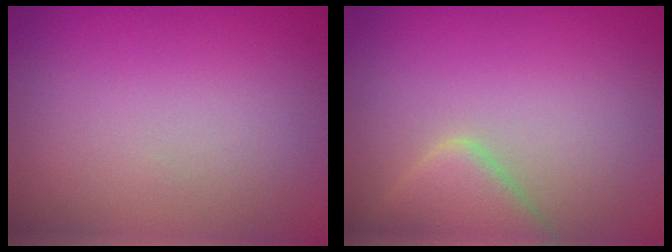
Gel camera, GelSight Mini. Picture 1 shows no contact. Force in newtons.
{"total": 4.1, "press": 4.1, "slide": 0.2}